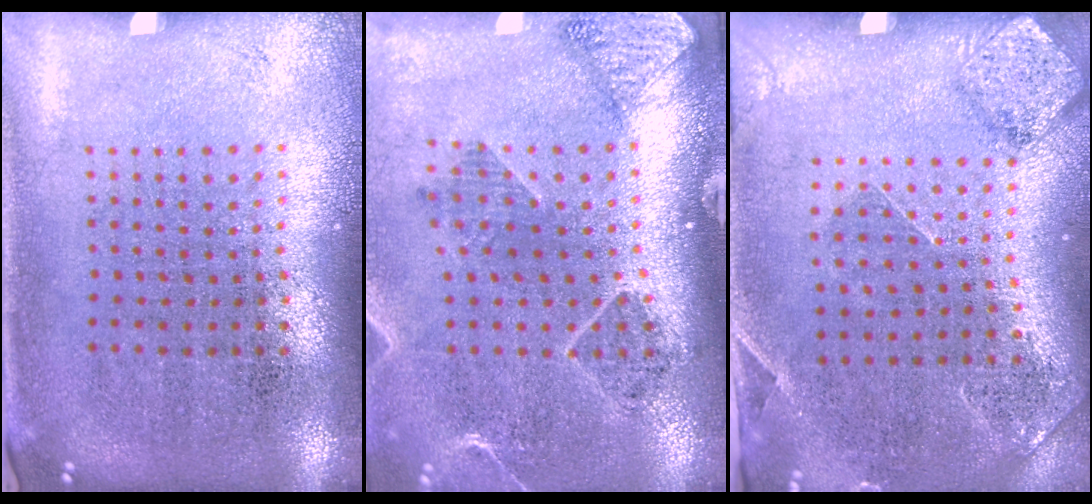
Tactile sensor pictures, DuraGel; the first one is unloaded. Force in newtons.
{"total": 1.5, "press": 1.5, "slide": 0.2}
{"total": 1.5, "press": 1.3, "slide": 0.7}